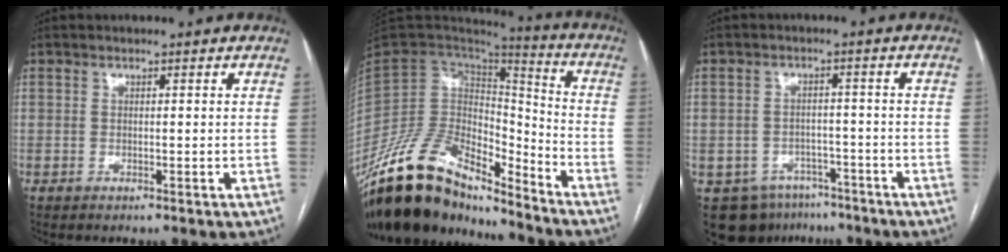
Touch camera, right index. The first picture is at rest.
{"total": 19.6, "force": [-15.7, 7.3, 9.3], "torque": [-0.170, 0.042, -0.281]}
{"total": 9.6, "force": [-6.2, 6.9, 2.2], "torque": [-0.037, 0.011, -0.081]}